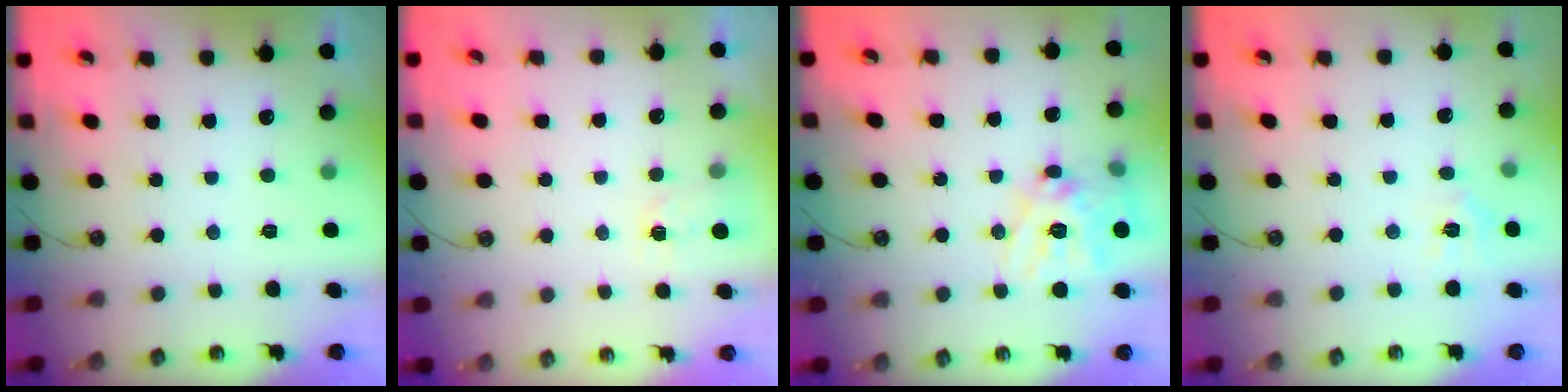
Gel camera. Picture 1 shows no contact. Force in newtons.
{"total": 2.7, "press": 2.6, "slide": 0.4}
{"total": 17.3, "press": 17.1, "slide": 2.5}
{"total": 3.4, "press": 3.4, "slide": 0.3}